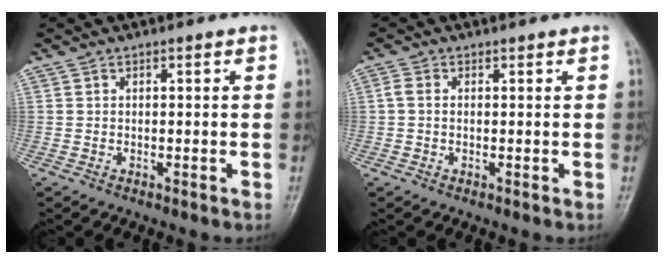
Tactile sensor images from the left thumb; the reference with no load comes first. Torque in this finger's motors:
{"motor_torque": [0.06, 0.12, 0.18, -0.09, 0.01]}